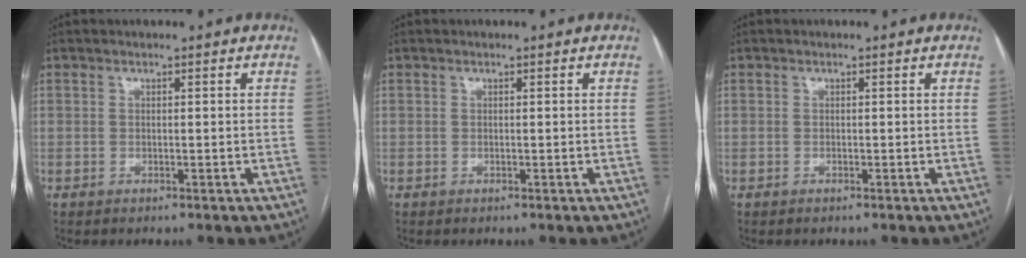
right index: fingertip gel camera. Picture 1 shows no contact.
{"total": 0.0}
{"total": 0.0}